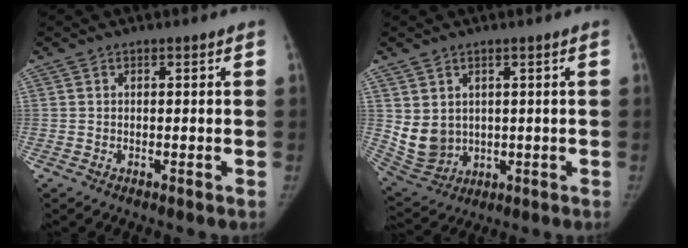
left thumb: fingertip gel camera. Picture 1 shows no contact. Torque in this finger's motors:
{"motor_torque": [-0.49, 0.39, 0.94, -0.89, 0.22]}